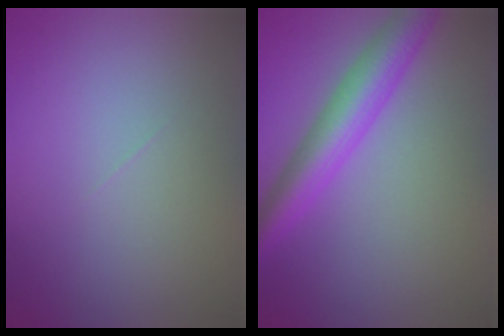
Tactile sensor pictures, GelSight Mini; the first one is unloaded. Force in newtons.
{"total": 5.3, "press": 5.3, "slide": 0.1}